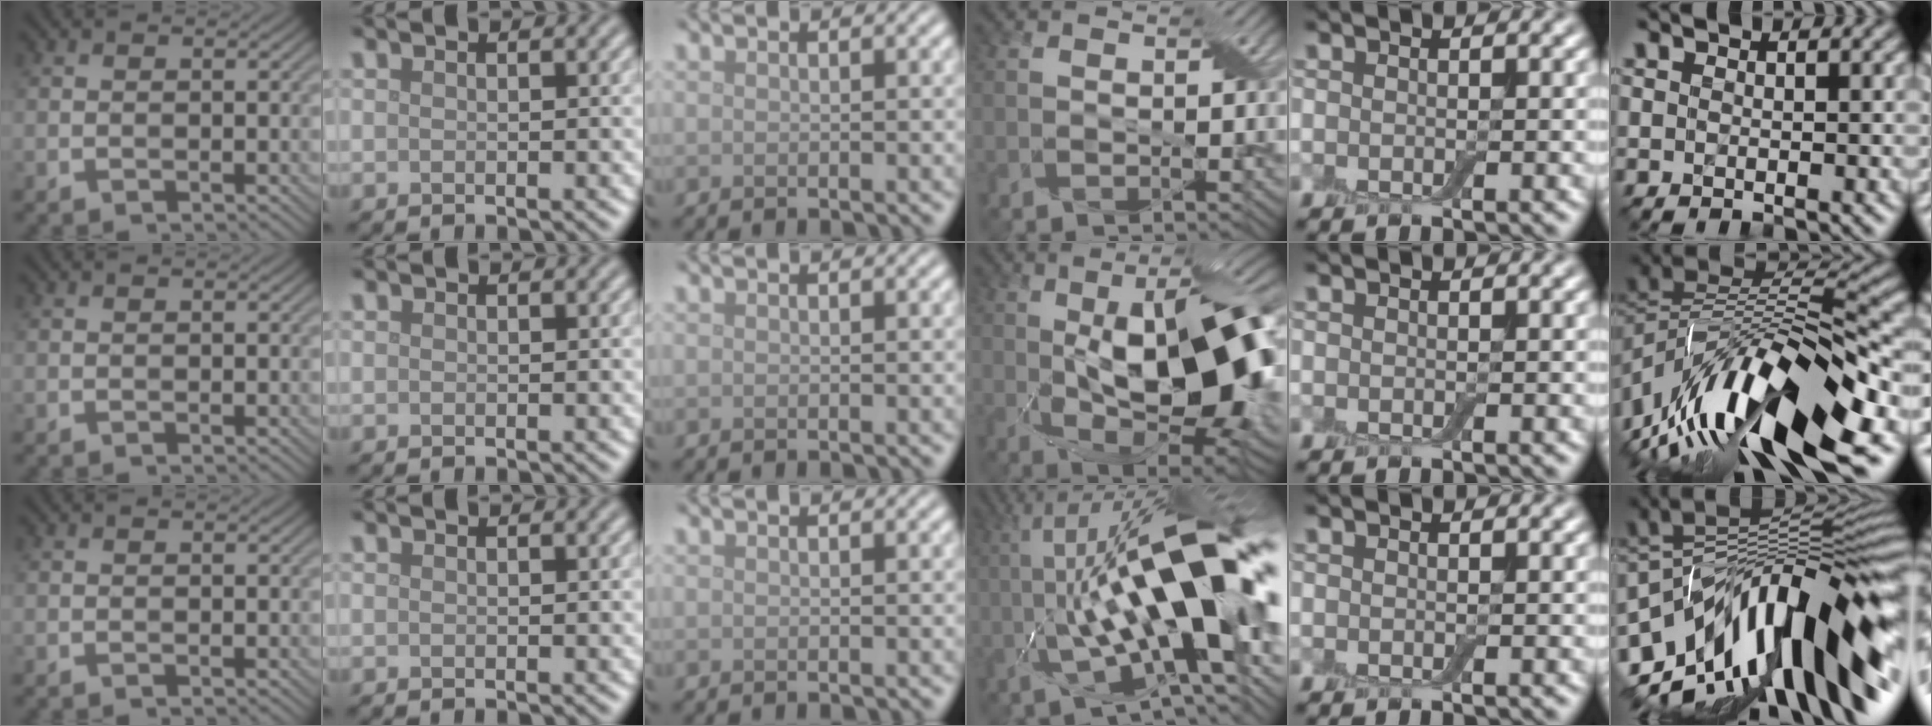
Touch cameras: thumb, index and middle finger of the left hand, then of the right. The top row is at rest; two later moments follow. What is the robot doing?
{"motion": "close", "object": "airpods case & airpods"}